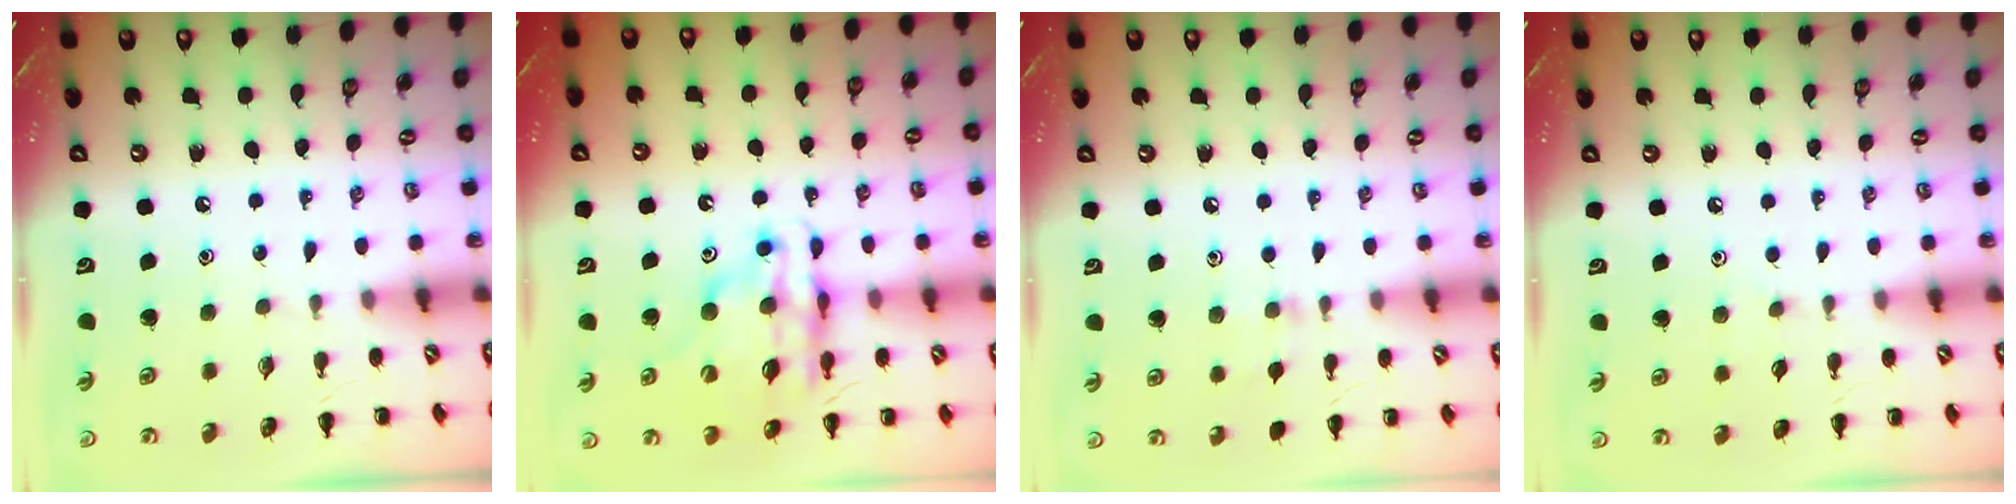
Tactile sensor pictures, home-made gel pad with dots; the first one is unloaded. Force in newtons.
{"total": 13.2, "press": 12.6, "slide": 3.8}
{"total": 5.4, "press": 5.1, "slide": 1.6}
{"total": 2.9, "press": 2.7, "slide": 1.1}